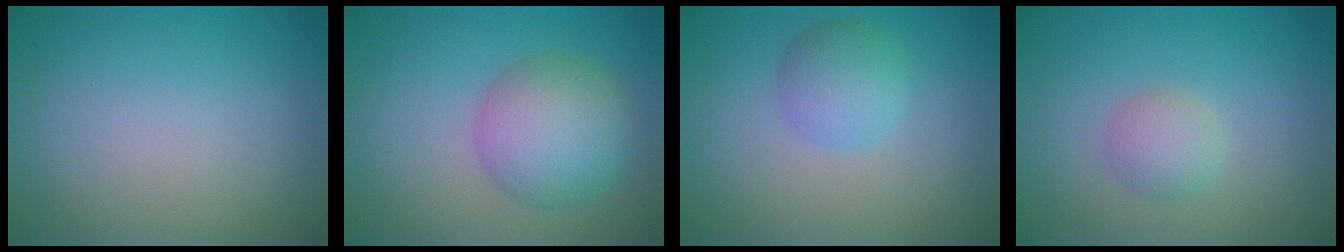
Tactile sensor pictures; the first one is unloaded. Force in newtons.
{"total": 6.2, "press": 6.2, "slide": 0.1}
{"total": 2.9, "press": 2.9, "slide": 0.0}
{"total": 2.0, "press": 2.0, "slide": 0.0}